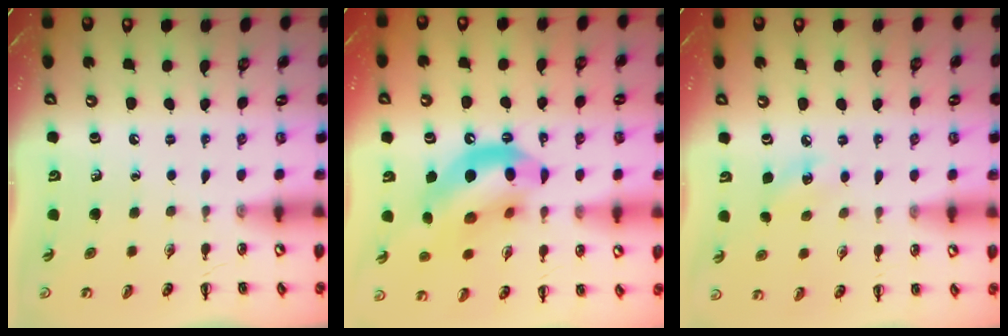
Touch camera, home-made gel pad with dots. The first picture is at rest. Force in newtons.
{"total": 16.6, "press": 16.2, "slide": 3.6}
{"total": 6.3, "press": 6.1, "slide": 1.6}